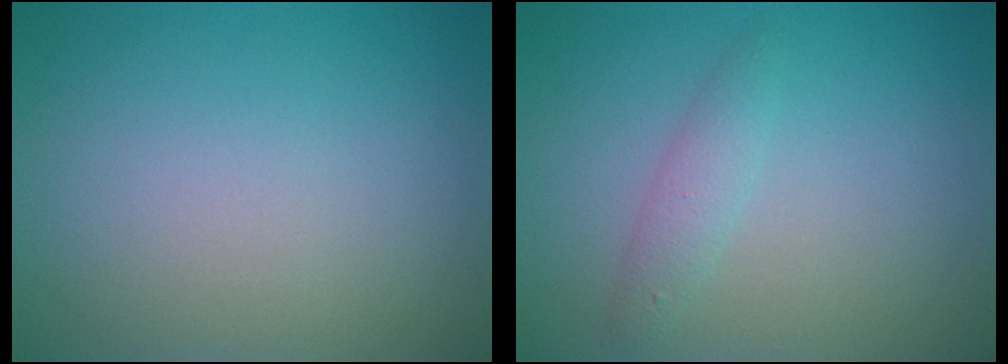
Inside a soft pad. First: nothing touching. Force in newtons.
{"total": 1.6, "press": 1.6, "slide": 0.1}